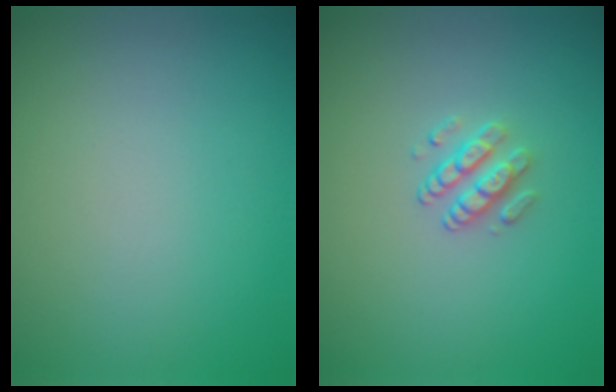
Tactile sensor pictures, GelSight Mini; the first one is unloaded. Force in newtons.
{"total": 1.8, "press": 1.3, "slide": 1.2}